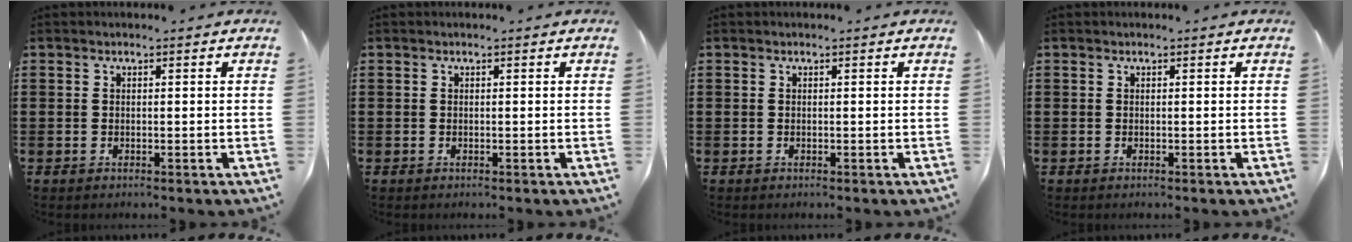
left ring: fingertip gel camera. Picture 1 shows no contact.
{"total": 0.0}
{"total": 0.0}
{"total": 0.0}